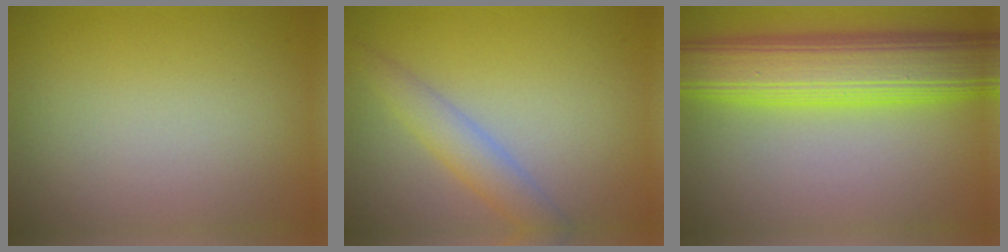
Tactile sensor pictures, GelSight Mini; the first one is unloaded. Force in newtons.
{"total": 3.0, "press": 3.0, "slide": 0.1}
{"total": 10.4, "press": 10.4, "slide": 0.4}